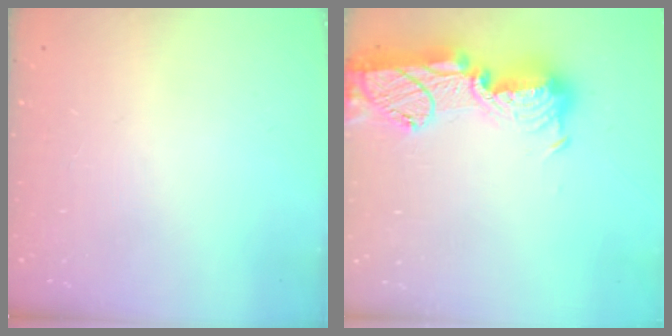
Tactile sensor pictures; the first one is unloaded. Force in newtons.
{"total": 19.3, "press": 19.2, "slide": 1.1}